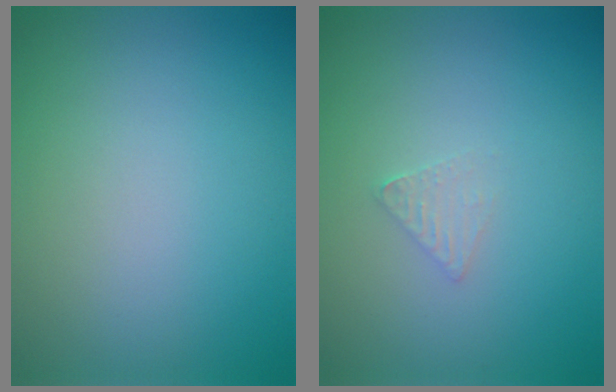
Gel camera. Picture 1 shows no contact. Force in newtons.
{"total": 1.0, "press": 1.0, "slide": 0.1}